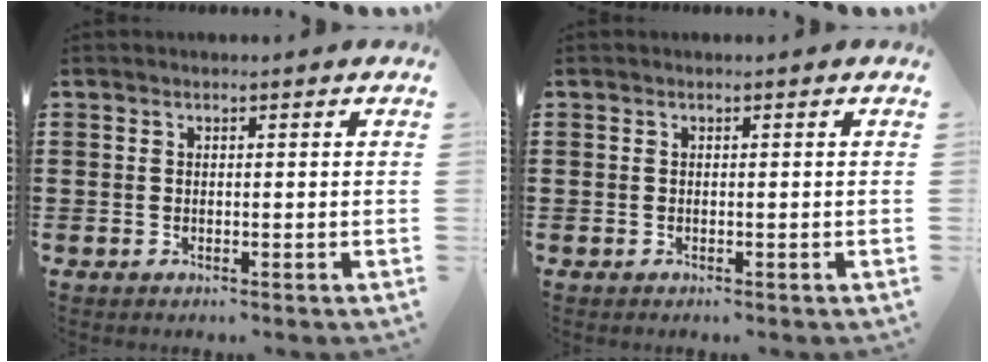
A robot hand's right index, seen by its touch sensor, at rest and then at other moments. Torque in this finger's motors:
{"motor_torque": [-0.19, 0.22, -0.05, -0.06]}